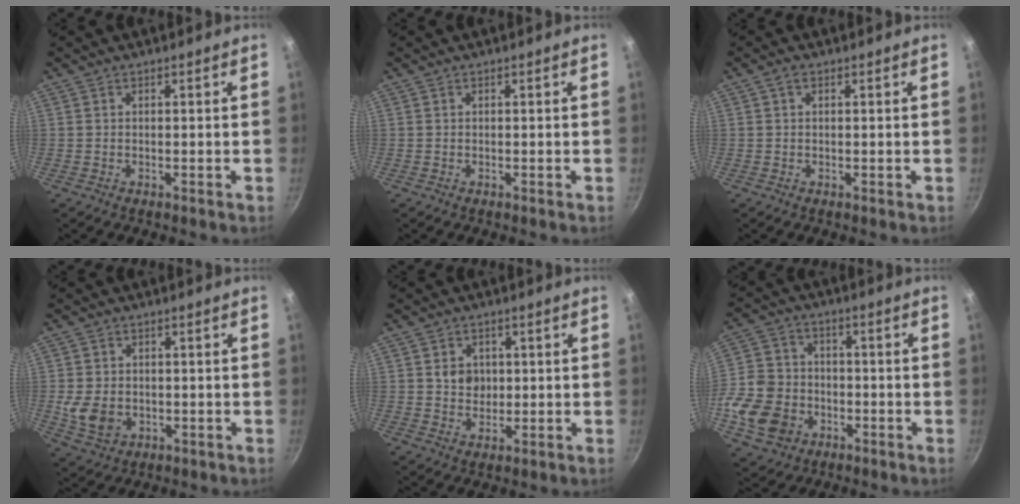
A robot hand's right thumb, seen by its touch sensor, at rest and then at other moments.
{"total": 0.0}
{"total": 1.5, "force": [0.7, 0.9, 1.0], "torque": [-0.012, -0.001, 0.007]}
{"total": 7.2, "force": [-1.0, 5.6, 4.4], "torque": [-0.080, 0.001, -0.009]}
{"total": 4.5, "force": [0.6, 4.0, 2.1], "torque": [-0.011, -0.003, 0.009]}
{"total": 15.0, "force": [-4.9, 12.1, 7.5], "torque": [-0.137, 0.034, -0.087]}